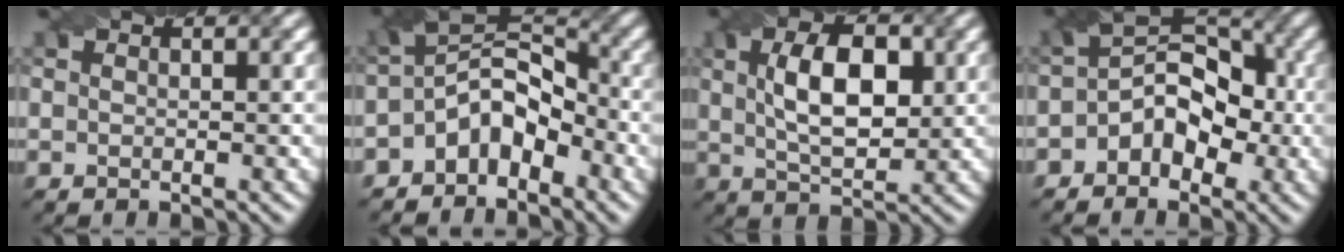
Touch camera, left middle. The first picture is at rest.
{"total": 5.9, "force": [-3.0, 3.5, 3.7], "torque": [-0.049, 0.011, -0.066]}
{"total": 6.8, "force": [1.3, 3.4, 5.8], "torque": [-0.101, 0.009, 0.023]}
{"total": 5.6, "force": [-1.5, 4.0, 3.6], "torque": [-0.031, 0.015, -0.032]}